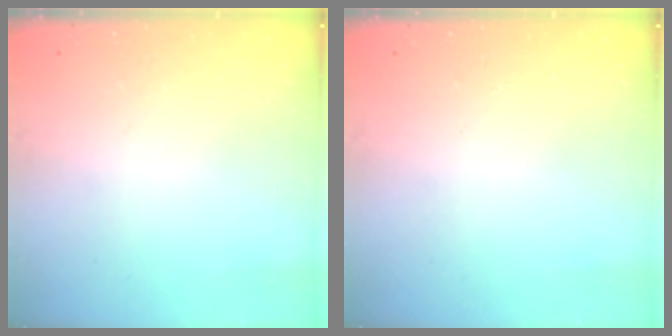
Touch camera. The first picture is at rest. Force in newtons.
{"total": 0.0}